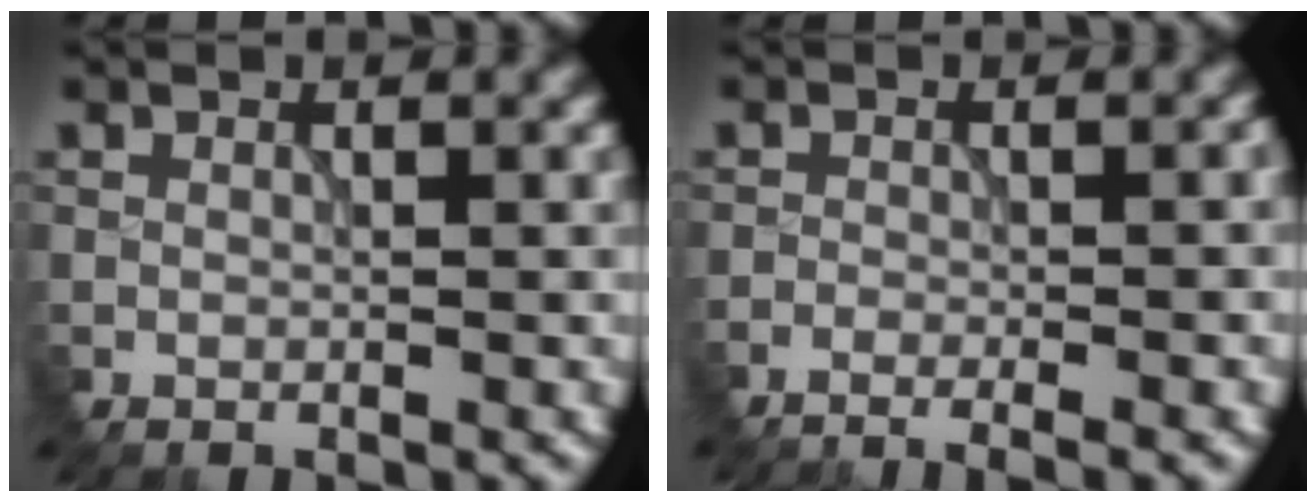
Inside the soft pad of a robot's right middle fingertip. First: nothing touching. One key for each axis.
{"total": 3.7, "fx": -1.9, "fy": 1.2, "fz": 3.0, "tx": -0.005, "ty": 0.006, "tz": -0.034}